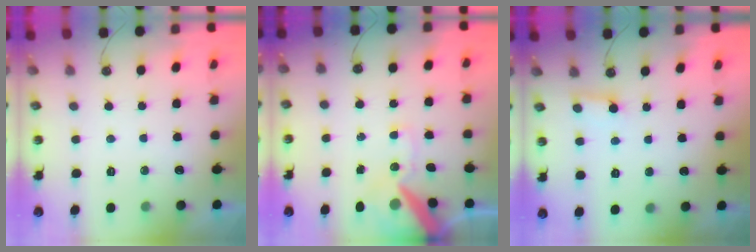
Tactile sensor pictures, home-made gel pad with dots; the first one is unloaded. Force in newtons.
{"total": 13.9, "press": 13.7, "slide": 2.2}
{"total": 3.5, "press": 3.4, "slide": 0.7}